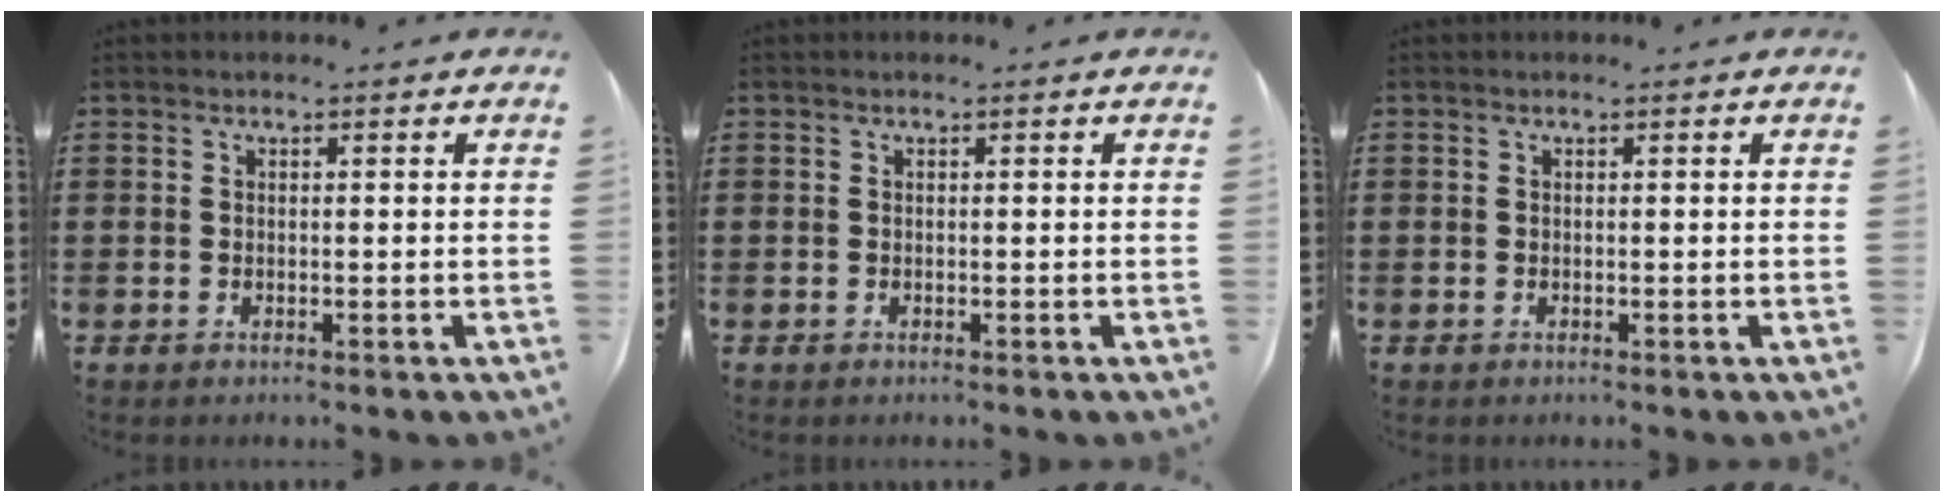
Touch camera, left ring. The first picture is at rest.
{"total": 0.0}
{"total": 0.0}